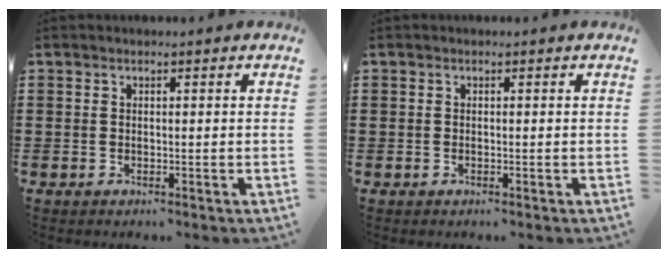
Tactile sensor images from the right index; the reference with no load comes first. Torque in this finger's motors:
{"motor_torque": [0.14, 0.19, 0.04, 0.00]}